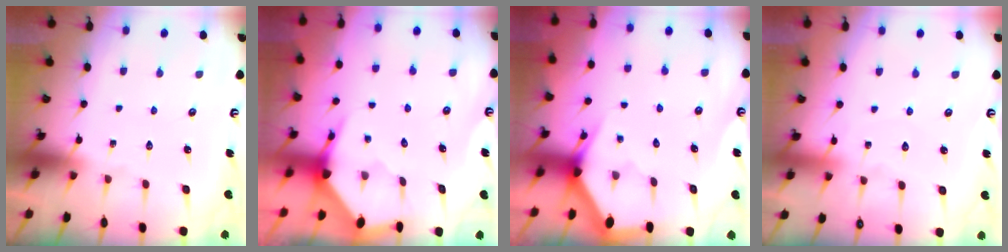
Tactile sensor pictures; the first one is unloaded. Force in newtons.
{"total": 3.5, "press": 3.5, "slide": 0.4}
{"total": 2.9, "press": 2.9, "slide": 0.0}
{"total": 3.4, "press": 3.3, "slide": 0.4}